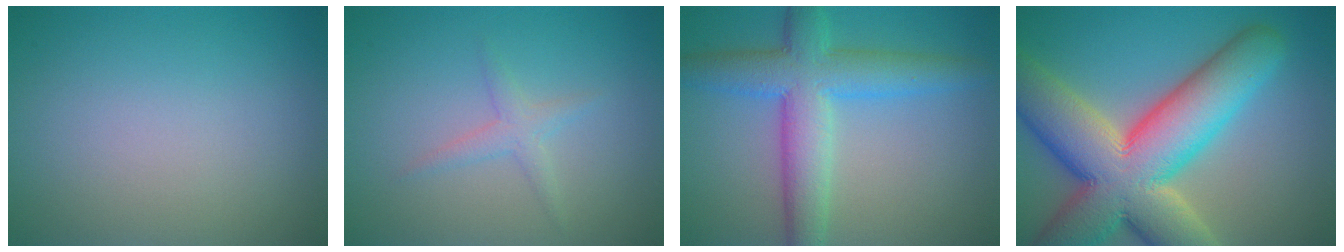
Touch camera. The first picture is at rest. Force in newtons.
{"total": 1.6, "press": 1.6, "slide": 0.1}
{"total": 7.2, "press": 7.2, "slide": 0.1}
{"total": 14.7, "press": 14.7, "slide": 1.0}